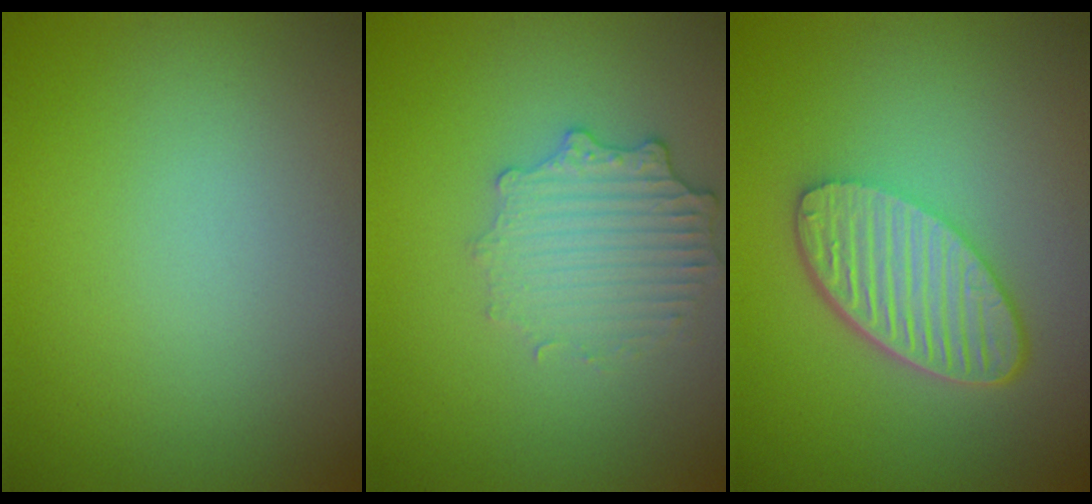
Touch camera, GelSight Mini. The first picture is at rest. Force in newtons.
{"total": 2.6, "press": 2.5, "slide": 0.9}
{"total": 5.7, "press": 4.2, "slide": 3.9}